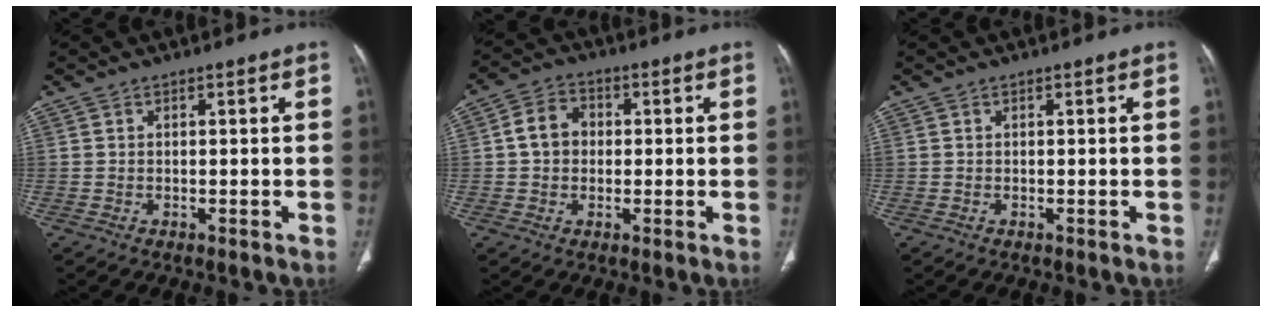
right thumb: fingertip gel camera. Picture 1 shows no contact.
{"total": 6.4, "force": [0.4, 5.3, 3.6], "torque": [-0.047, 0.015, -0.001]}
{"total": 0.0}